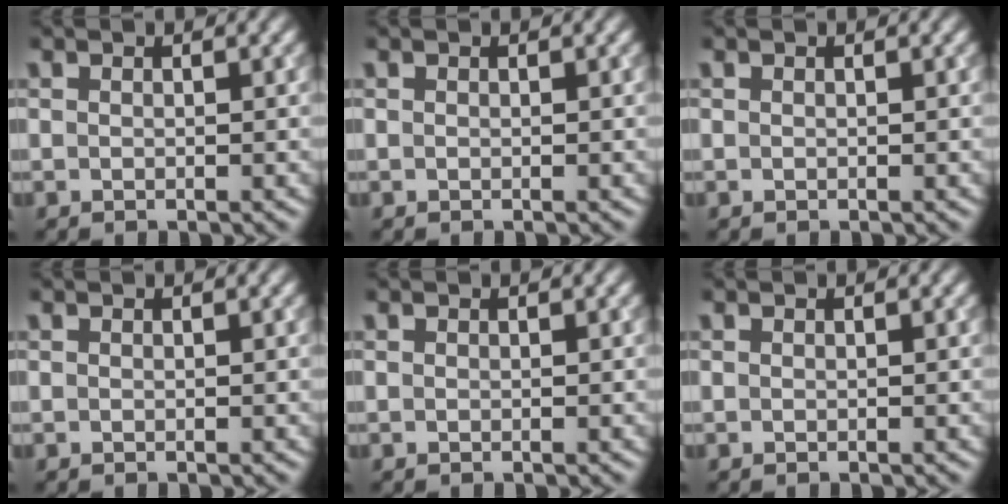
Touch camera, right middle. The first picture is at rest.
{"total": 0.0}
{"total": 0.0}
{"total": 0.0}
{"total": 0.0}
{"total": 0.0}